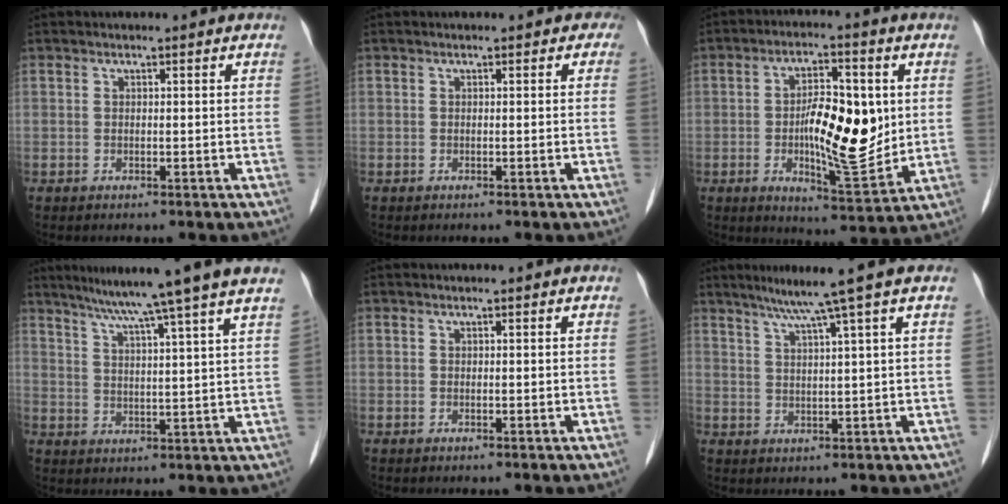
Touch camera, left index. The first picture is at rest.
{"total": 0.7, "force": [-0.3, 0.6, 0.0], "torque": [0.010, 0.009, -0.012]}
{"total": 12.1, "force": [0.4, 4.0, 11.4], "torque": [-0.197, -0.002, 0.009]}
{"total": 13.5, "force": [10.9, -2.4, 7.6], "torque": [-0.120, -0.001, 0.143]}
{"total": 0.0}
{"total": 6.5, "force": [4.5, -1.9, 4.3], "torque": [-0.070, 0.011, 0.076]}